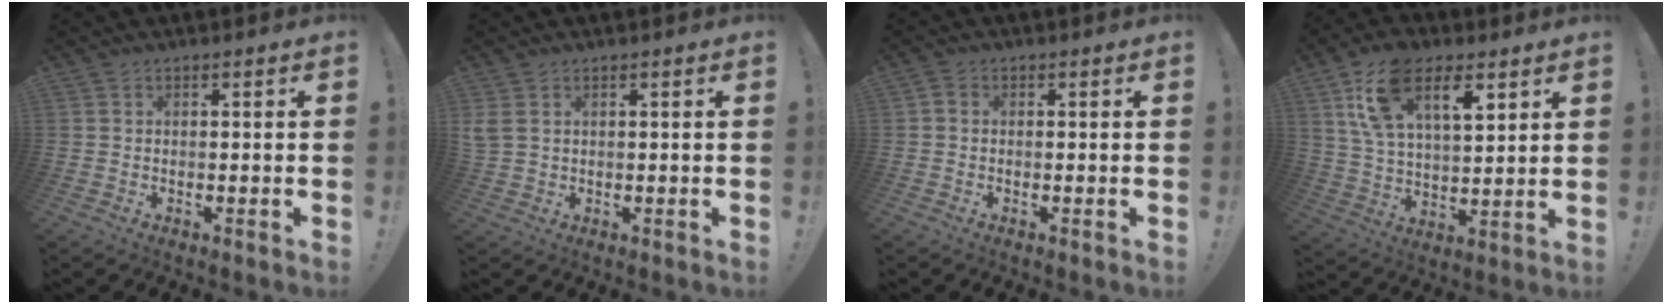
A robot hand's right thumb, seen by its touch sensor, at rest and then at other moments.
{"total": 3.4, "force": [1.4, 2.3, 2.0], "torque": [-0.043, -0.003, 0.028]}
{"total": 1.2, "force": [-0.3, 1.0, 0.6], "torque": [-0.013, 0.004, -0.005]}
{"total": 16.2, "force": [8.6, 8.5, 10.9], "torque": [-0.180, -0.027, 0.155]}